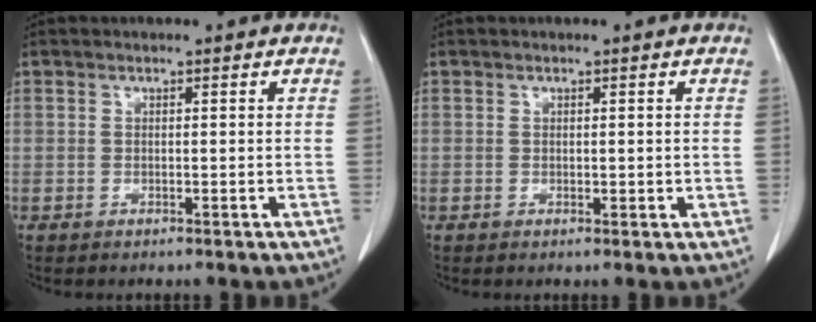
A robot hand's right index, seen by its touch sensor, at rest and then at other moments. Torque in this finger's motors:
{"motor_torque": [0.06, 0.15, 0.04, 0.02]}